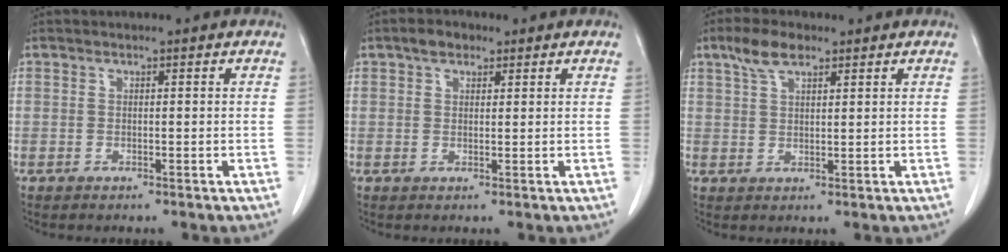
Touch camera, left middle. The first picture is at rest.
{"total": 2.6, "force": [1.7, 1.6, 1.2], "torque": [-0.023, 0.008, 0.027]}
{"total": 4.7, "force": [3.2, 1.8, 3.0], "torque": [-0.068, 0.012, 0.064]}